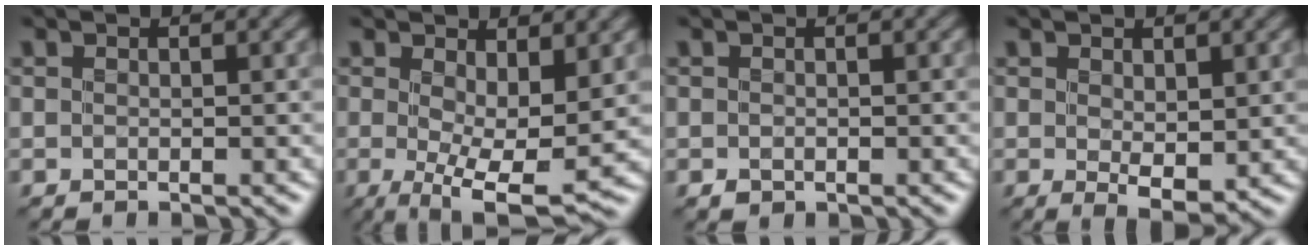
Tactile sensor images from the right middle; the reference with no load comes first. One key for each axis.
{"total": 7.6, "fx": 0.2, "fy": 2.6, "fz": 7.1, "tx": -0.117, "ty": -0.018, "tz": 0.004}
{"total": 0.6, "fx": -0.2, "fy": 0.5, "fz": 0.3, "tx": -0.006, "ty": -0.002, "tz": -0.003}
{"total": 2.5, "fx": 0.7, "fy": 1.0, "fz": 2.2, "tx": -0.041, "ty": -0.008, "tz": 0.018}